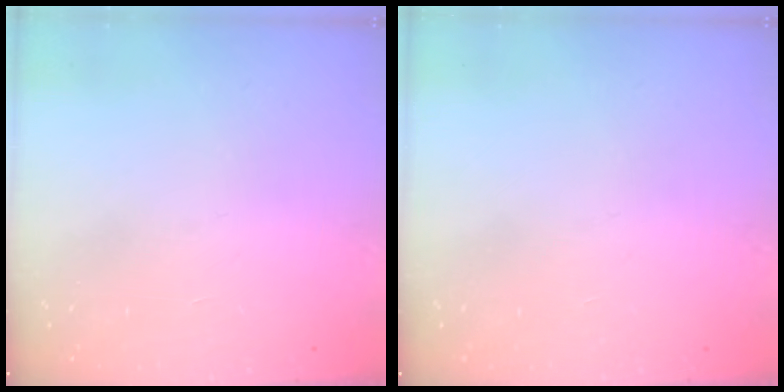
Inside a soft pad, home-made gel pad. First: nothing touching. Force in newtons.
{"total": 0.0}